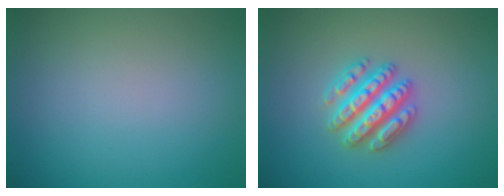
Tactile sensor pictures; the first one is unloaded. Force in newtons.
{"total": 4.7, "press": 4.7, "slide": 0.8}